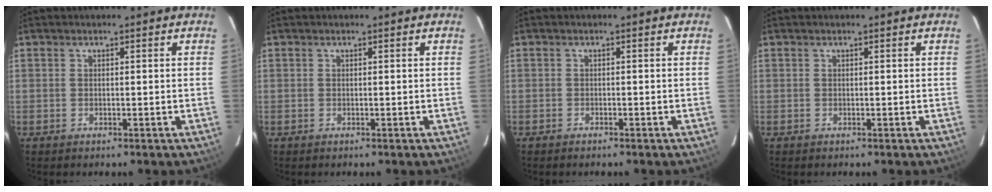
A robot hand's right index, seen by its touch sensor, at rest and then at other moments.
{"total": 0.0}
{"total": 0.8, "force": [-0.7, 0.2, 0.1], "torque": [-0.007, 0.002, -0.014]}
{"total": 0.0}